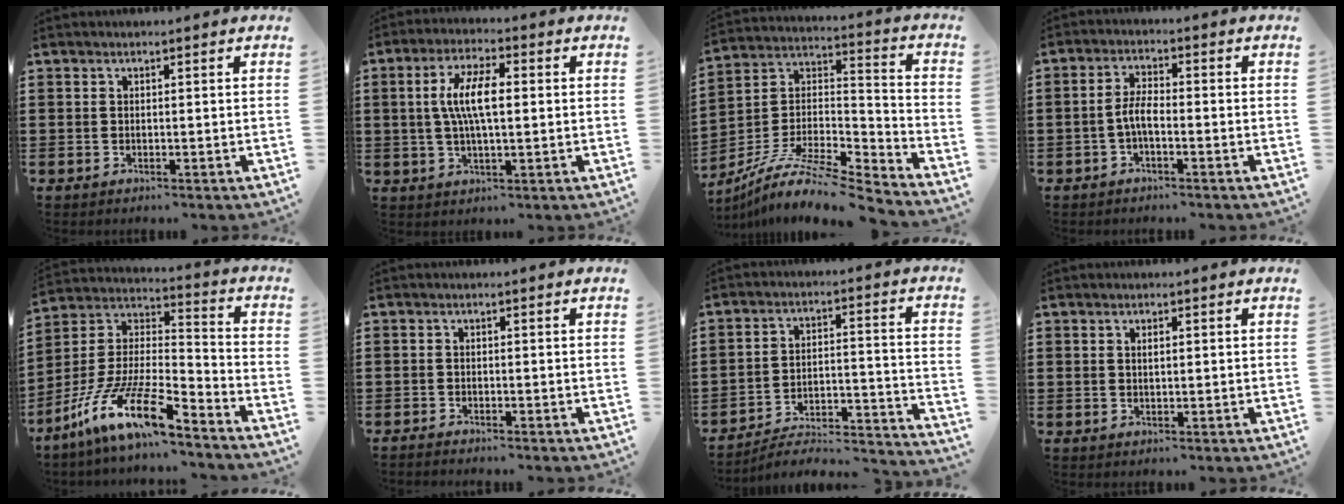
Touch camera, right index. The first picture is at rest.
{"total": 7.4, "force": [0.6, 2.4, 7.0], "torque": [-0.148, 0.003, 0.003]}
{"total": 9.9, "force": [-8.2, 1.5, 5.3], "torque": [-0.106, 0.002, -0.168]}
{"total": 3.7, "force": [-1.3, 1.0, 3.3], "torque": [-0.082, -0.003, -0.032]}
{"total": 13.9, "force": [-10.1, 2.4, 9.1], "torque": [-0.201, 0.000, -0.198]}
{"total": 1.1, "force": [-1.1, 0.0, -0.1], "torque": [-0.001, 0.002, -0.024]}
{"total": 3.5, "force": [-3.2, 0.8, 1.4], "torque": [-0.033, -0.012, -0.071]}
{"total": 1.2, "force": [0.1, 0.3, 1.2], "torque": [-0.024, 0.001, 0.001]}